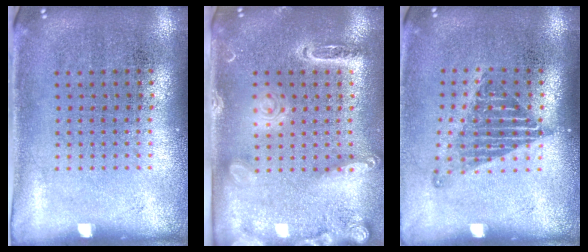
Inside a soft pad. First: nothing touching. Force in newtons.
{"total": 2.2, "press": 1.9, "slide": 1.1}
{"total": 1.3, "press": 1.1, "slide": 0.7}